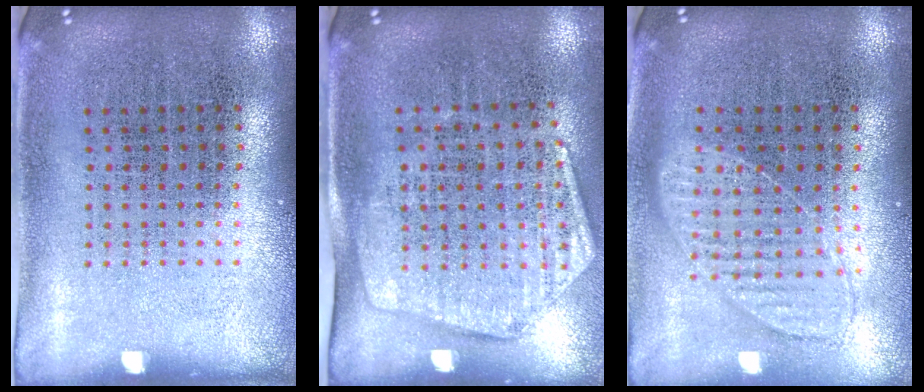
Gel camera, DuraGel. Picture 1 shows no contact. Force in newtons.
{"total": 1.9, "press": 1.6, "slide": 1.0}
{"total": 0.9, "press": 0.9, "slide": 0.2}